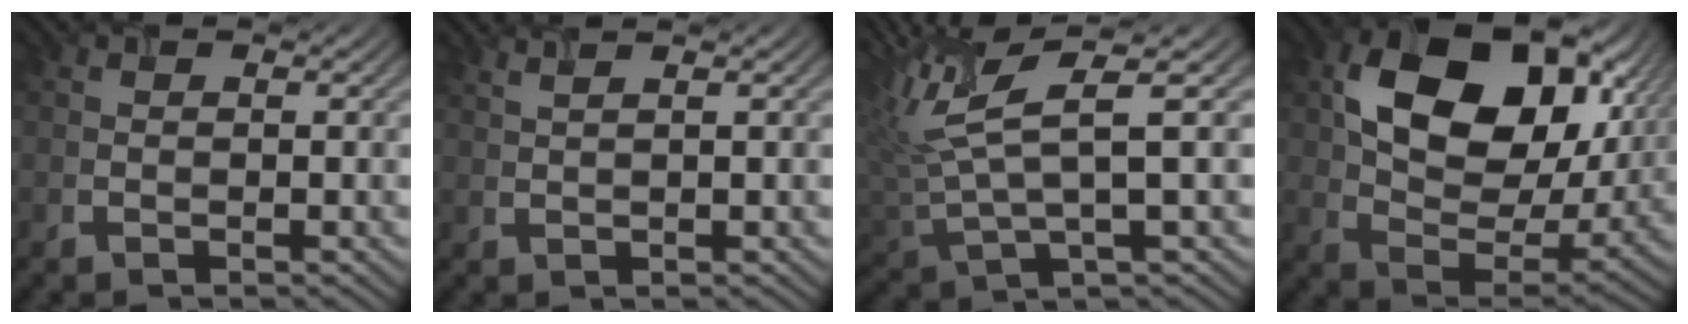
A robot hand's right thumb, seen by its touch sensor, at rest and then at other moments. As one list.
[{"total": 2.4, "force": [1.6, 0.5, 1.6], "torque": [-0.026, 0.008, 0.018]}, {"total": 10.4, "force": [3.8, 2.7, 9.3], "torque": [-0.206, 0.017, 0.073]}, {"total": 16.2, "force": [5.7, 10.6, 10.9], "torque": [-0.201, -0.008, 0.113]}]